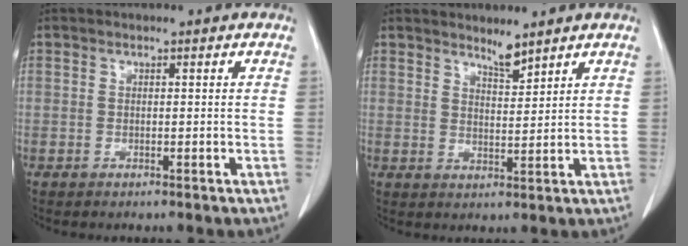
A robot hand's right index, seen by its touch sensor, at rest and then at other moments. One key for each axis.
{"total": 2.8, "fx": 2.7, "fy": 0.2, "fz": 0.9, "tx": -0.018, "ty": -0.008, "tz": 0.050}